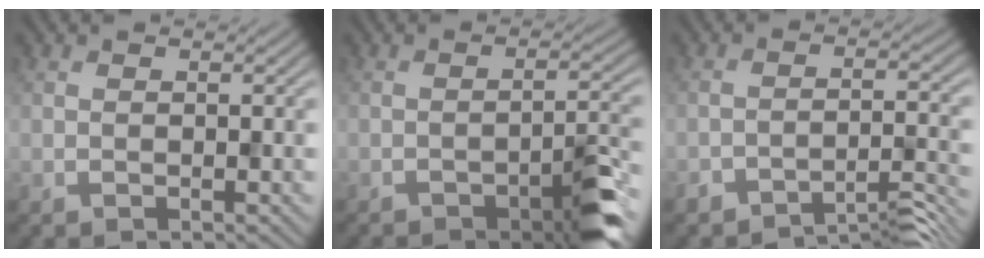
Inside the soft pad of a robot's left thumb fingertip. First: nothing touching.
{"total": 5.9, "force": [-3.8, 1.4, 4.4], "torque": [-0.060, 0.002, -0.056]}
{"total": 5.0, "force": [-4.5, 0.9, 2.1], "torque": [-0.031, 0.004, -0.068]}